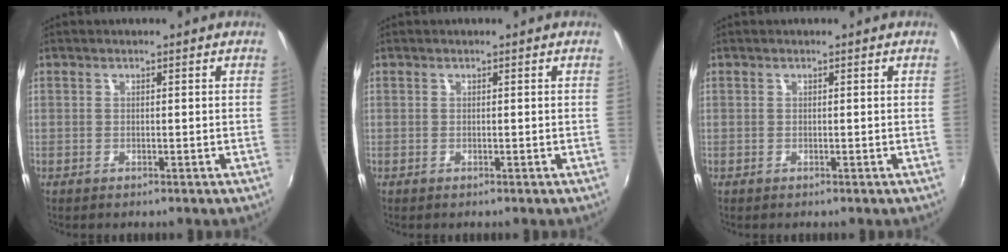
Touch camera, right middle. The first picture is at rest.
{"total": 0.0}
{"total": 0.0}